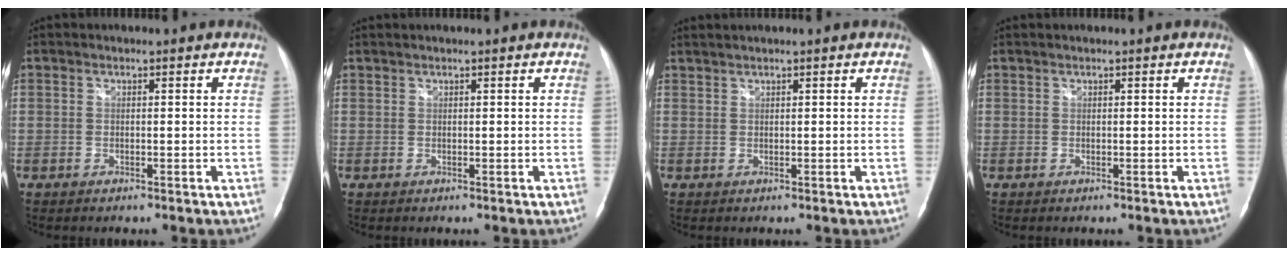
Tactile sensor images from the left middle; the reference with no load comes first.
{"total": 0.5, "force": [0.5, -0.1, 0.1], "torque": [-0.005, 0.008, 0.014]}
{"total": 1.5, "force": [1.4, -0.2, 0.6], "torque": [-0.012, 0.011, 0.030]}
{"total": 0.0}